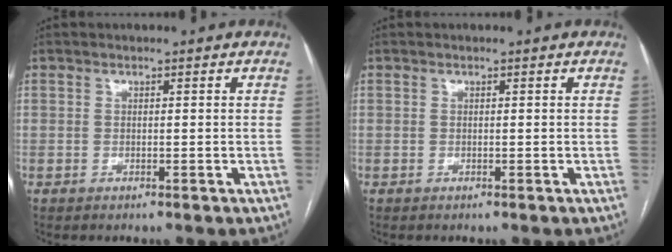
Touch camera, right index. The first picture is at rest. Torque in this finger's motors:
{"motor_torque": [0.00, 0.00, 0.00, 0.01]}